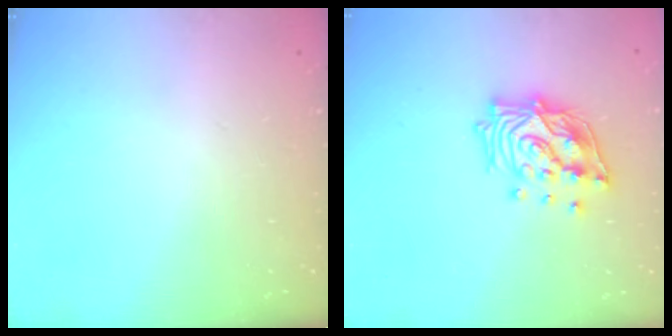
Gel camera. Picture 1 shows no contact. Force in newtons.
{"total": 17.3, "press": 17.1, "slide": 2.3}